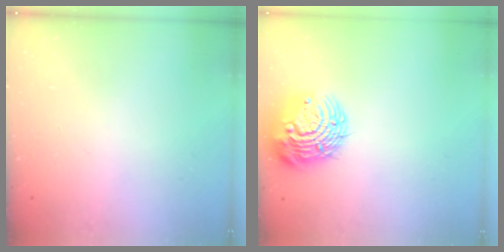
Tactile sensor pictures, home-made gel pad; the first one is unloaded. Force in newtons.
{"total": 14.0, "press": 14.0, "slide": 1.4}